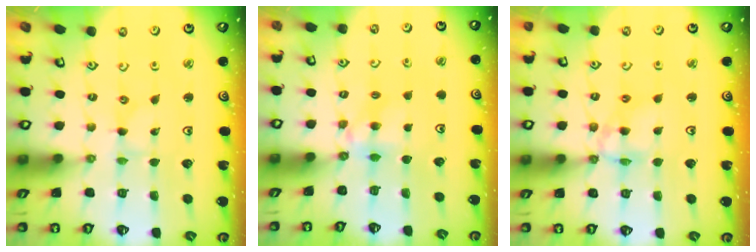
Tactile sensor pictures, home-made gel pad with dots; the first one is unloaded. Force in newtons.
{"total": 4.9, "press": 4.8, "slide": 0.7}
{"total": 8.0, "press": 8.0, "slide": 0.8}